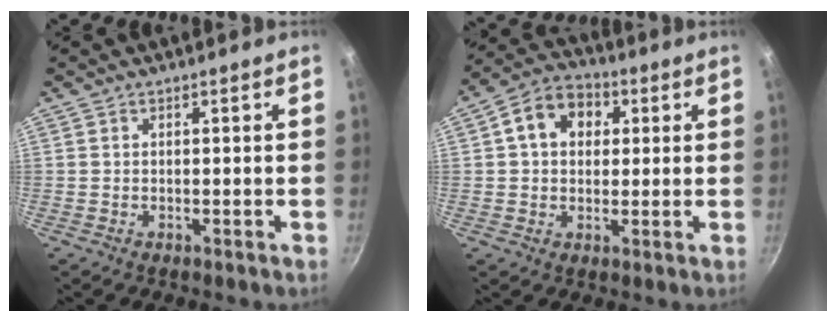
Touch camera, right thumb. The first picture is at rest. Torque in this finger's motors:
{"motor_torque": [0.31, 2.24, 1.04, -0.02, 0.06]}